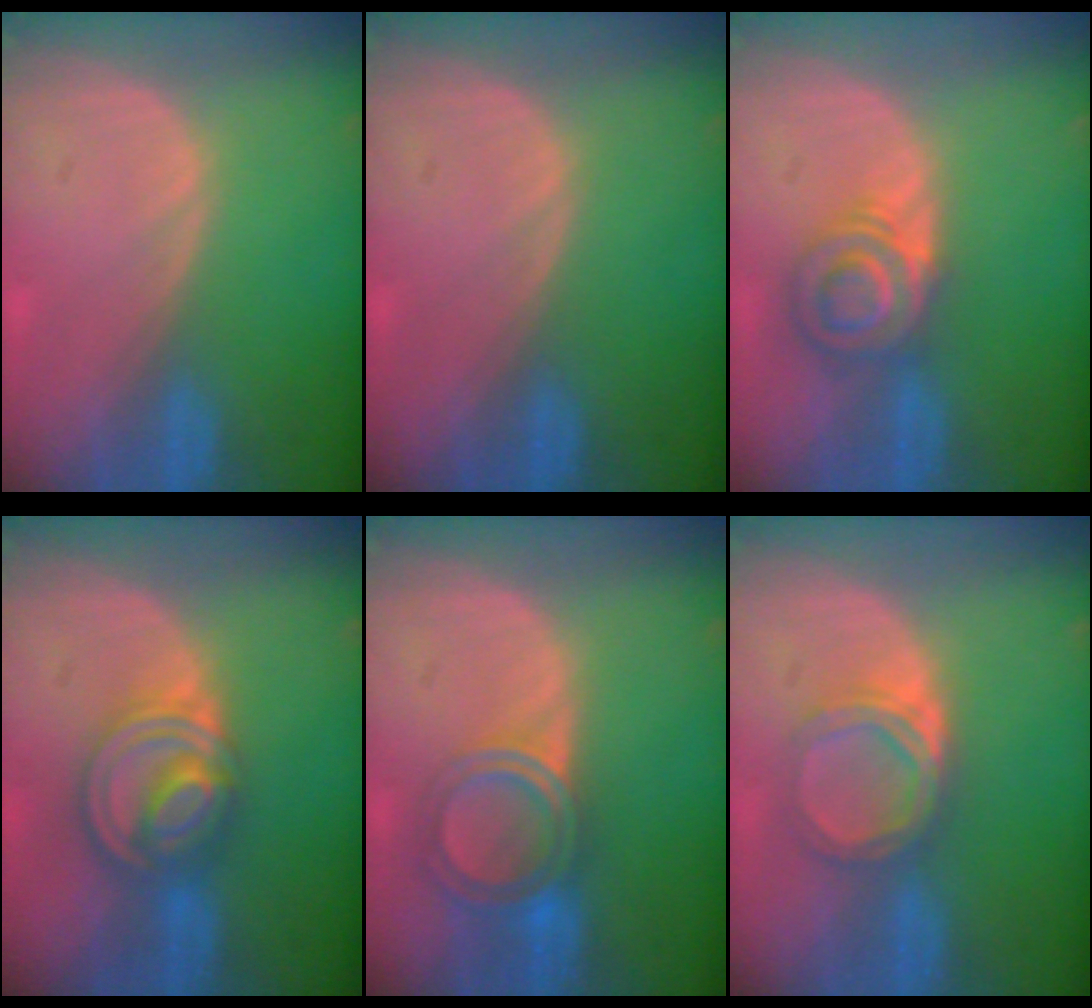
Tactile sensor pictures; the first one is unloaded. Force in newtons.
{"total": 0.0}
{"total": 5.7, "press": 5.6, "slide": 1.1}
{"total": 7.9, "press": 6.8, "slide": 4.1}
{"total": 6.1, "press": 5.3, "slide": 3.1}
{"total": 5.4, "press": 4.8, "slide": 2.5}